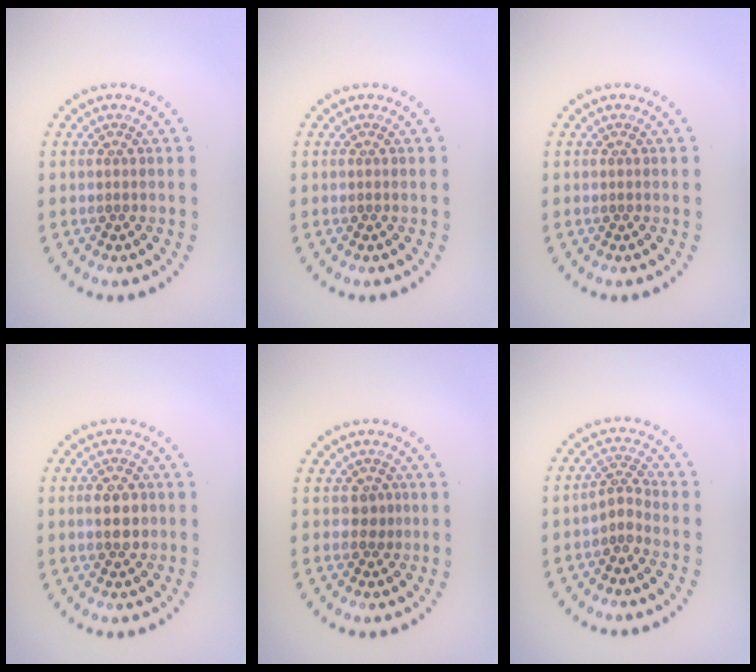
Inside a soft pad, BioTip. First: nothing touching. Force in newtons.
{"total": 0.0}
{"total": 0.0}
{"total": 2.9, "press": 2.9, "slide": 0.1}
{"total": 1.2, "press": 0.9, "slide": 0.8}
{"total": 1.7, "press": 1.3, "slide": 1.0}